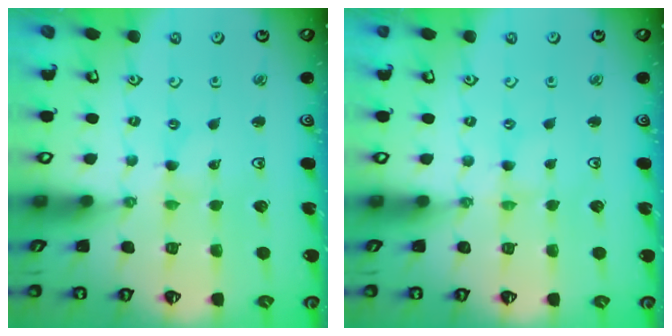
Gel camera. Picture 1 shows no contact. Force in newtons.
{"total": 0.0}